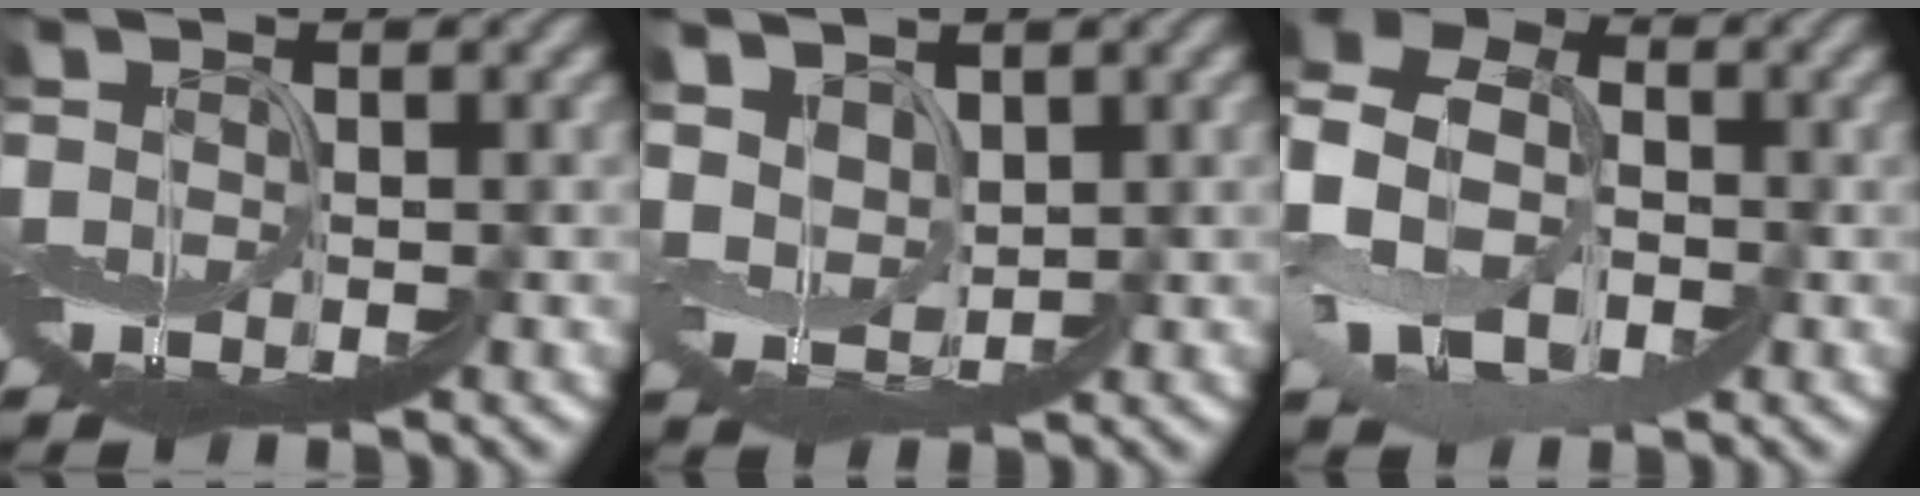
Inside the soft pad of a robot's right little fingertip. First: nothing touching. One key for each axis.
{"total": 1.7, "fx": 1.7, "fy": 0.3, "fz": -0.1, "tx": 0.001, "ty": 0.014, "tz": 0.026}
{"total": 8.4, "fx": -2.1, "fy": 6.8, "fz": 4.4, "tx": -0.114, "ty": -0.002, "tz": -0.059}